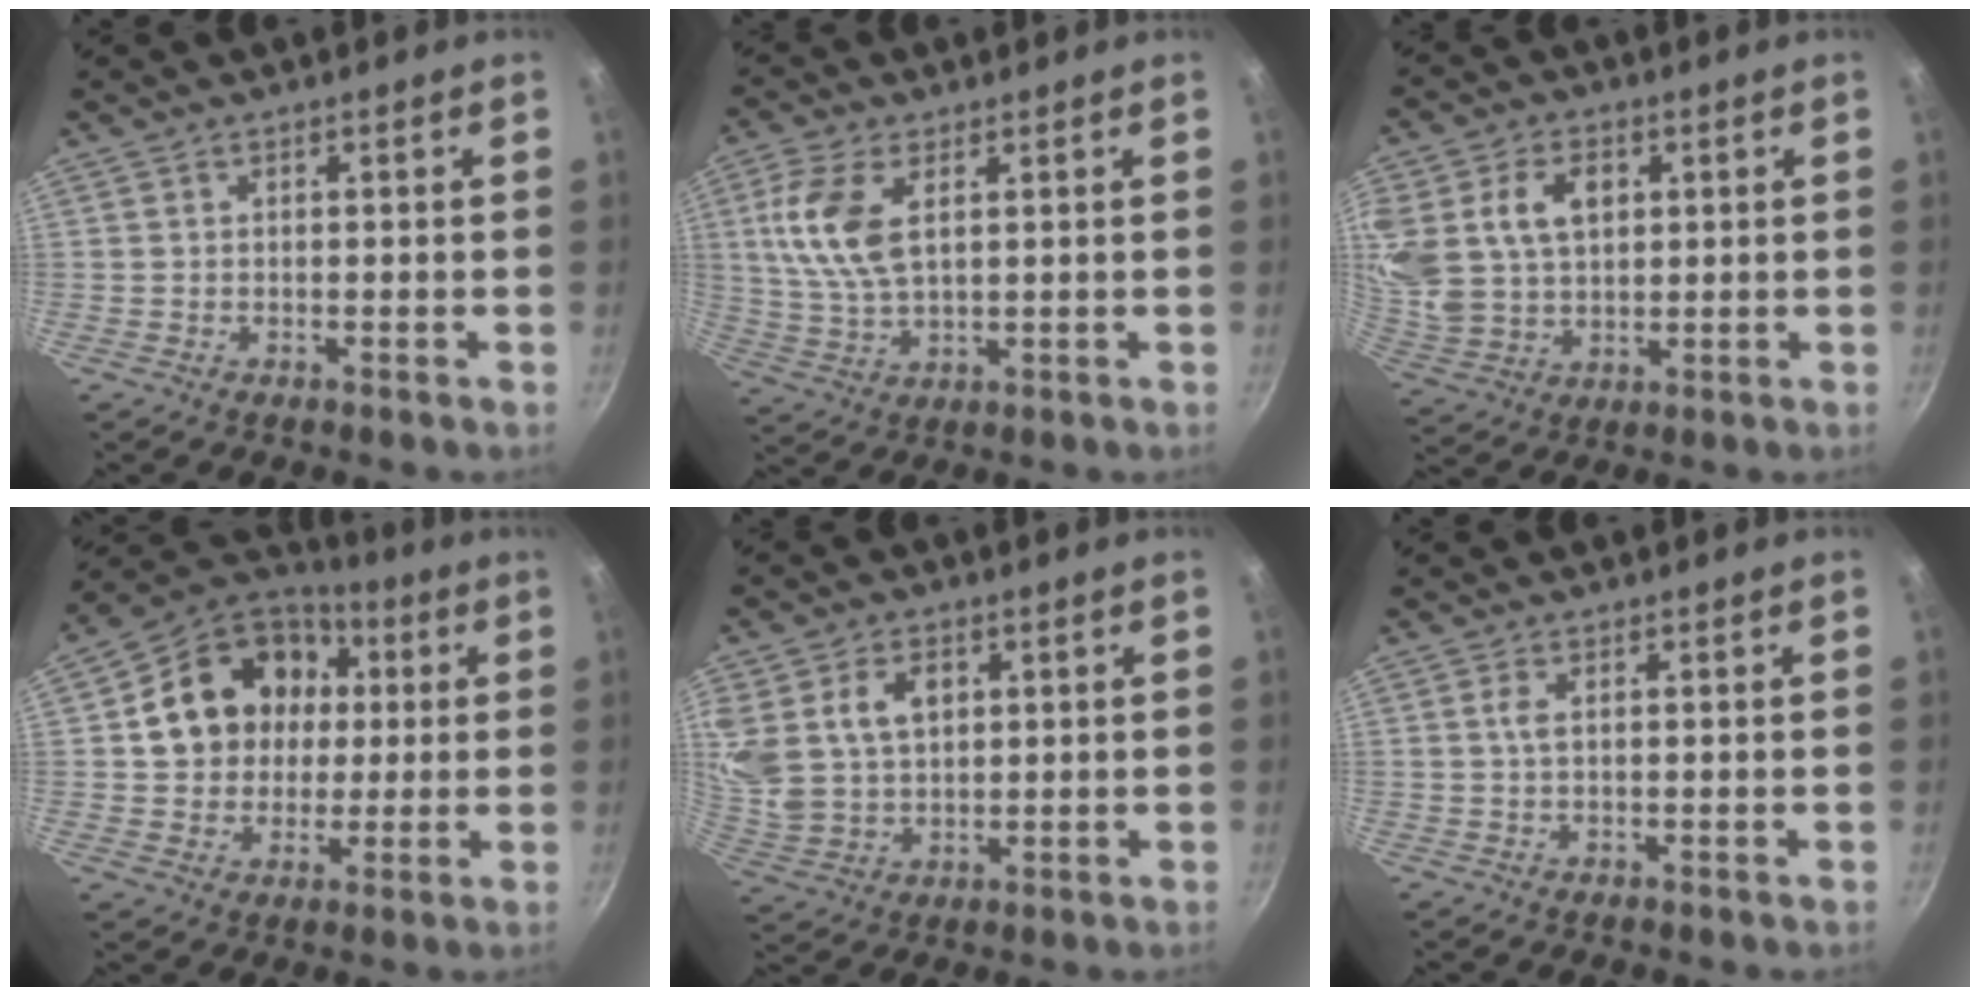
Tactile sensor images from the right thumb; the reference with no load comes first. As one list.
[{"total": 10.8, "force": [2.9, 5.7, 8.6], "torque": [-0.176, -0.004, 0.061]}, {"total": 17.5, "force": [4.9, 12.7, 11.0], "torque": [-0.233, 0.005, 0.102]}, {"total": 18.1, "force": [3.1, 15.0, 9.6], "torque": [-0.141, 0.030, 0.049]}, {"total": 13.6, "force": [4.1, 9.9, 8.3], "torque": [-0.163, -0.010, 0.088]}, {"total": 1.5, "force": [0.3, 0.6, 1.4], "torque": [-0.028, 0.002, 0.007]}]